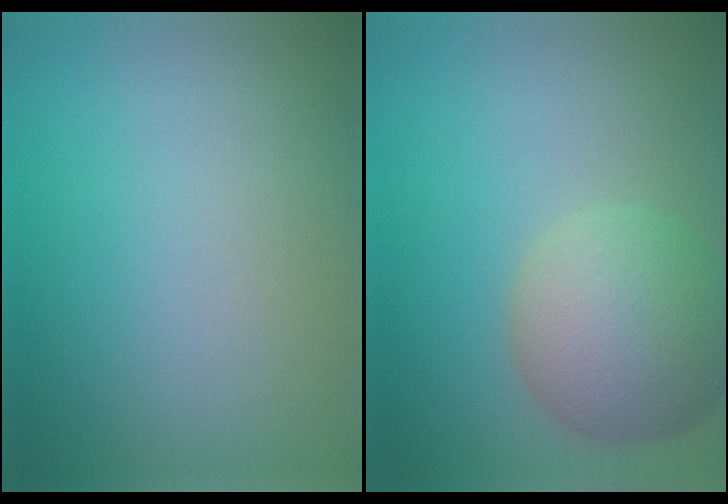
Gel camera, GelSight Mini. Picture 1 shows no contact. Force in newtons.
{"total": 6.9, "press": 6.9, "slide": 0.5}